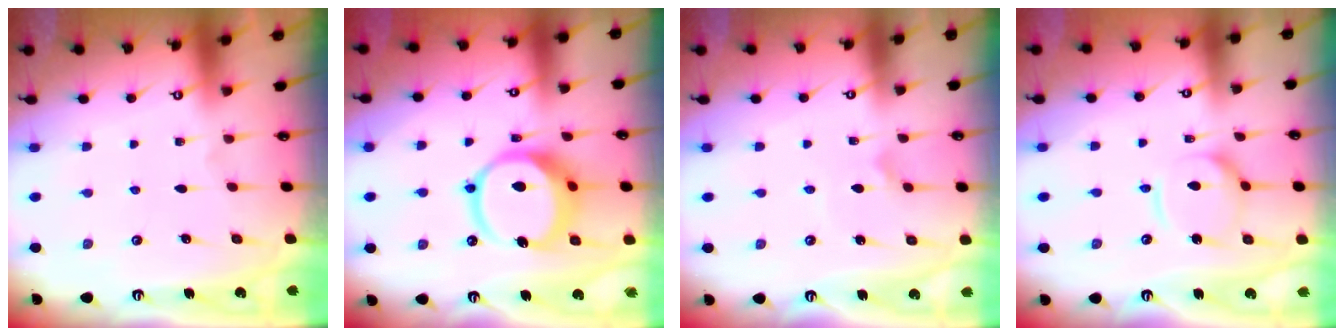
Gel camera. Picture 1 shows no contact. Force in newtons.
{"total": 13.5, "press": 13.4, "slide": 1.8}
{"total": 2.3, "press": 2.3, "slide": 0.2}
{"total": 11.8, "press": 11.7, "slide": 1.1}